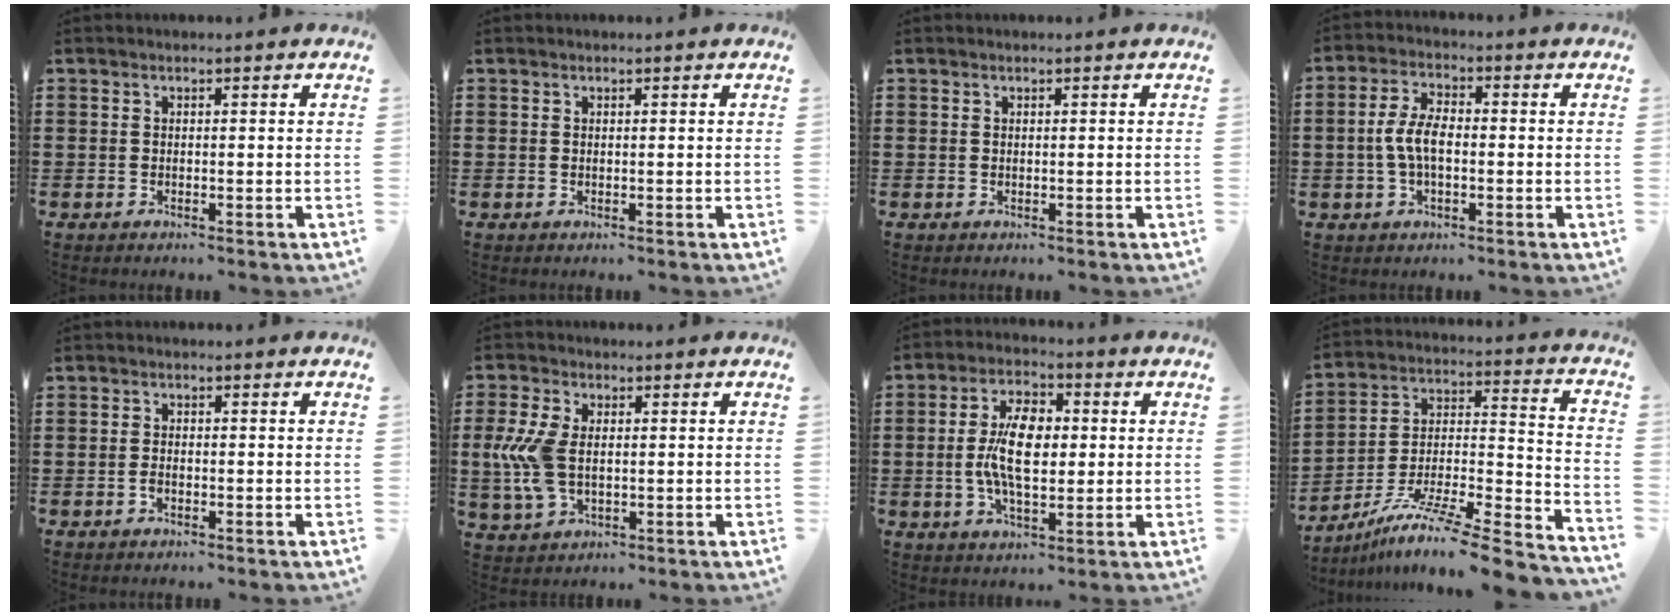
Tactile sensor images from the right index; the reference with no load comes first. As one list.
[{"total": 0.0}, {"total": 0.0}, {"total": 5.7, "force": [-0.8, 2.7, 4.9], "torque": [-0.116, -0.001, -0.023]}, {"total": 1.1, "force": [-0.5, 0.4, 0.9], "torque": [-0.019, -0.003, -0.009]}, {"total": 7.7, "force": [0.1, 4.5, 6.2], "torque": [-0.161, 0.000, -0.006]}, {"total": 8.7, "force": [0.0, 4.3, 7.6], "torque": [-0.163, 0.009, -0.004]}, {"total": 9.5, "force": [-6.8, 0.5, 6.6], "torque": [-0.116, -0.004, -0.134]}]